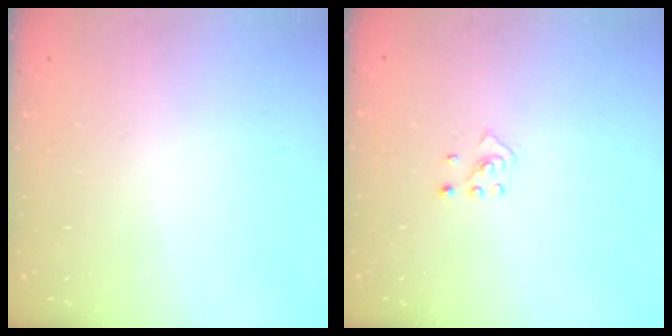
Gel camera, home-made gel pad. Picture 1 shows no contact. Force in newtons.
{"total": 2.7, "press": 2.6, "slide": 0.9}